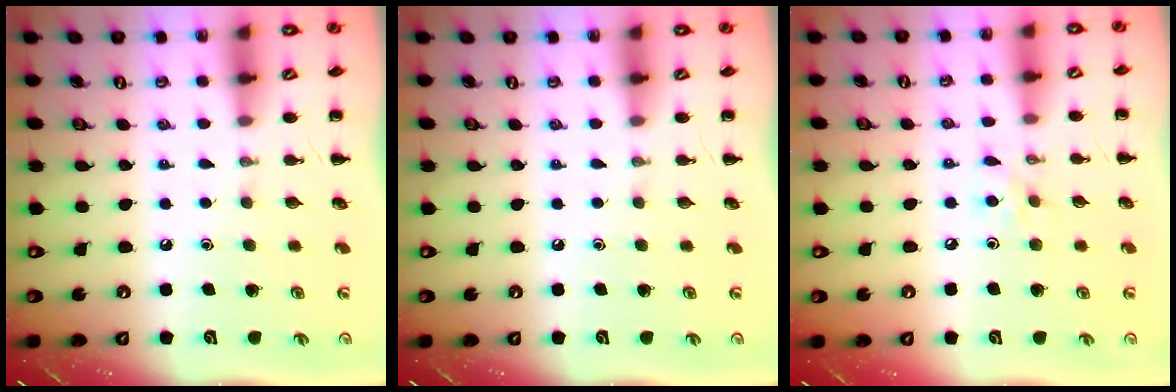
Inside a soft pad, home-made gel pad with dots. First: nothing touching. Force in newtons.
{"total": 0.0}
{"total": 5.4, "press": 5.1, "slide": 1.9}